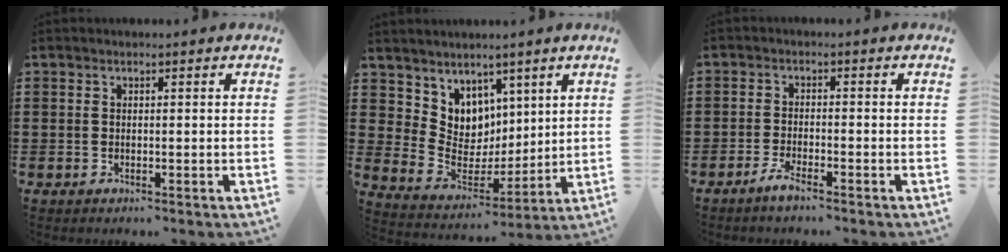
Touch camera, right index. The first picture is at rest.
{"total": 6.9, "force": [4.4, 5.3, -0.4], "torque": [-0.034, -0.049, 0.086]}
{"total": 2.2, "force": [-1.8, 0.0, 1.2], "torque": [-0.027, -0.001, -0.036]}